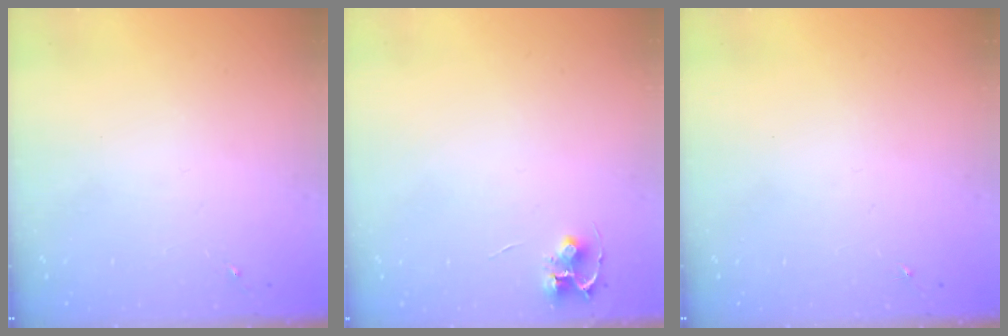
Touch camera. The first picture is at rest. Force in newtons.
{"total": 4.7, "press": 4.7, "slide": 0.4}
{"total": 0.0}